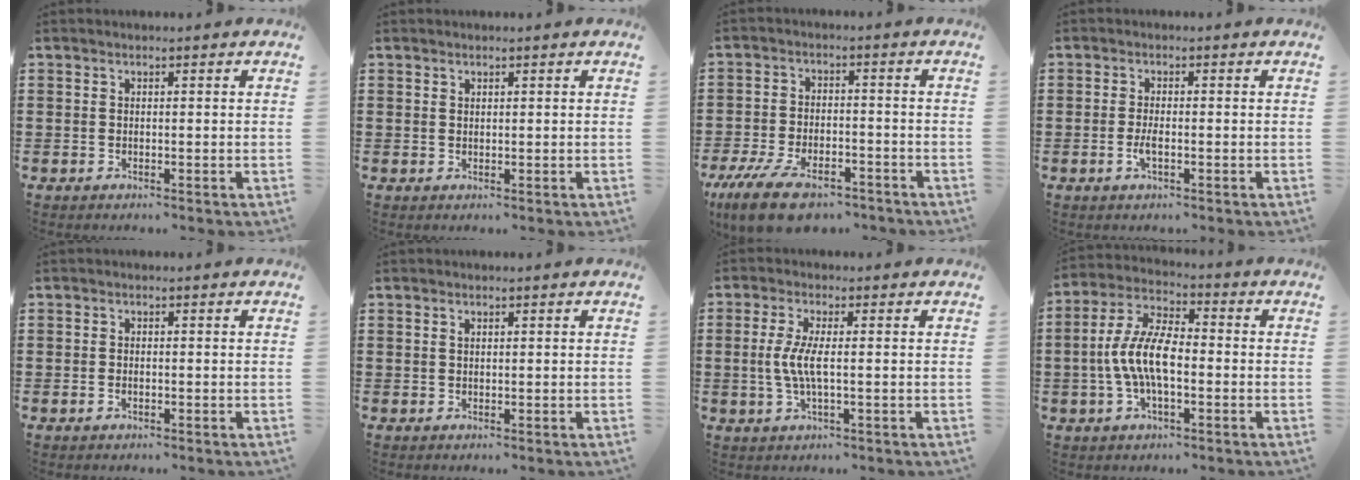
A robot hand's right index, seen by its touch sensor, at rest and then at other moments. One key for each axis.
{"total": 0.7, "fx": 0.5, "fy": 0.4, "fz": 0.1, "tx": -0.003, "ty": 0.001, "tz": 0.011}
{"total": 8.6, "fx": -6.3, "fy": 2.9, "fz": 5.0, "tx": -0.107, "ty": 0.008, "tz": -0.119}
{"total": 2.3, "fx": -0.7, "fy": 0.7, "fz": 2.1, "tx": -0.045, "ty": -0.003, "tz": -0.014}
{"total": 1.0, "fx": -0.2, "fy": 0.5, "fz": 0.8, "tx": -0.016, "ty": 0.002, "tz": -0.005}
{"total": 0.7, "fx": 0.4, "fy": 0.4, "fz": 0.4, "tx": -0.009, "ty": 0.003, "tz": 0.008}
{"total": 4.4, "fx": -0.2, "fy": 0.7, "fz": 4.4, "tx": -0.109, "ty": -0.011, "tz": -0.016}
{"total": 9.1, "fx": -1.6, "fy": 4.0, "fz": 8.0, "tx": -0.187, "ty": -0.004, "tz": -0.037}